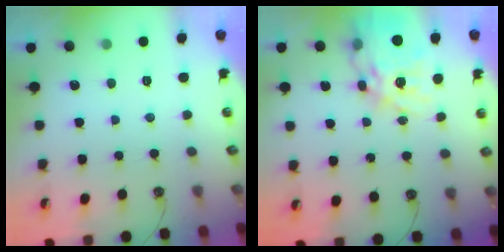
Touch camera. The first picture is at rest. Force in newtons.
{"total": 22.2, "press": 22.0, "slide": 2.1}